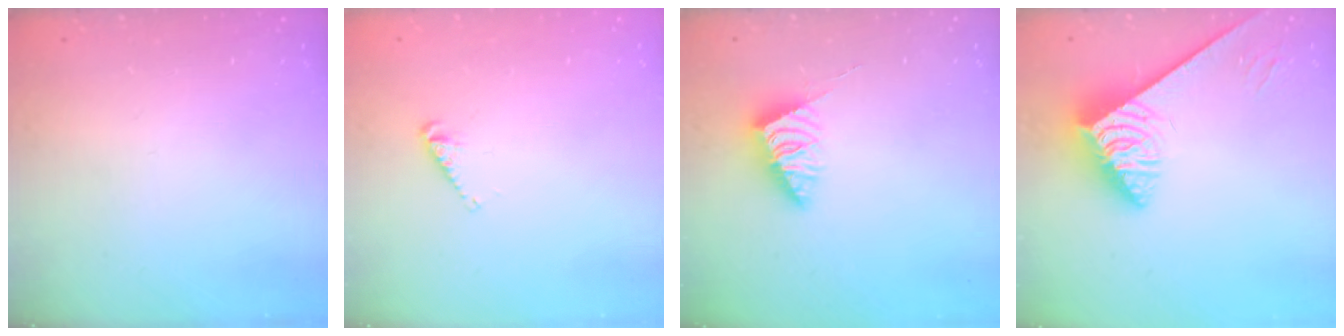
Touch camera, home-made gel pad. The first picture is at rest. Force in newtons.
{"total": 3.2, "press": 3.1, "slide": 0.5}
{"total": 4.2, "press": 4.2, "slide": 0.3}
{"total": 3.7, "press": 3.7, "slide": 0.6}